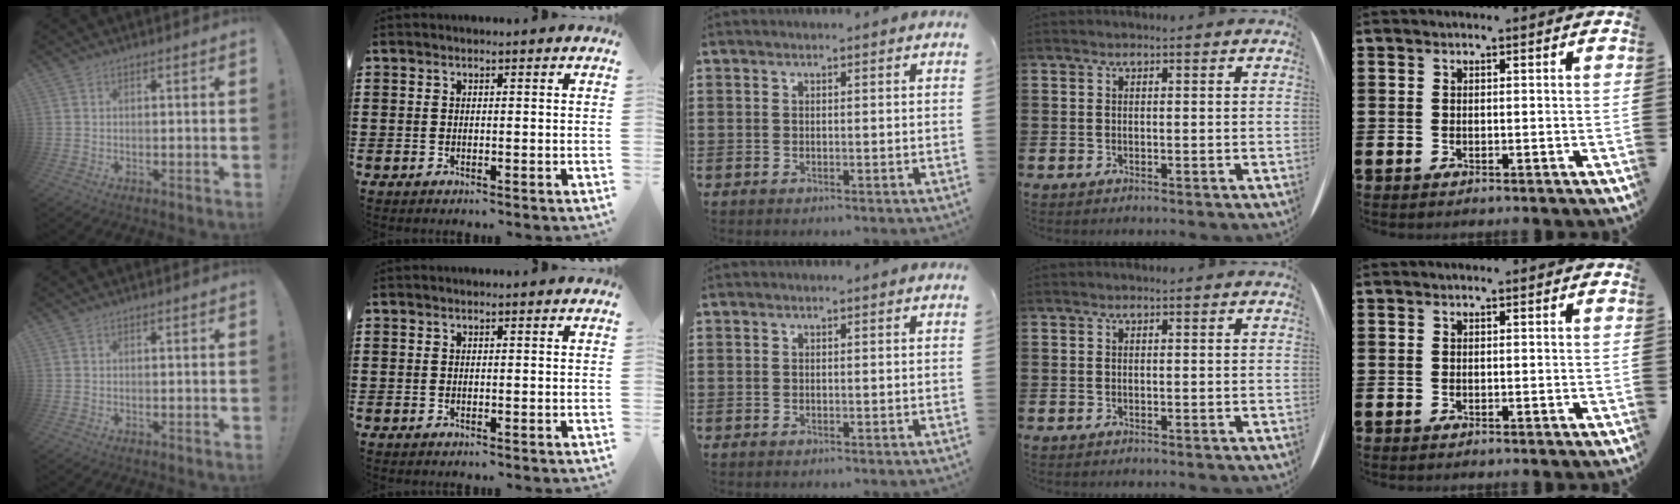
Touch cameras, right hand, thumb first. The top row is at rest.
{}